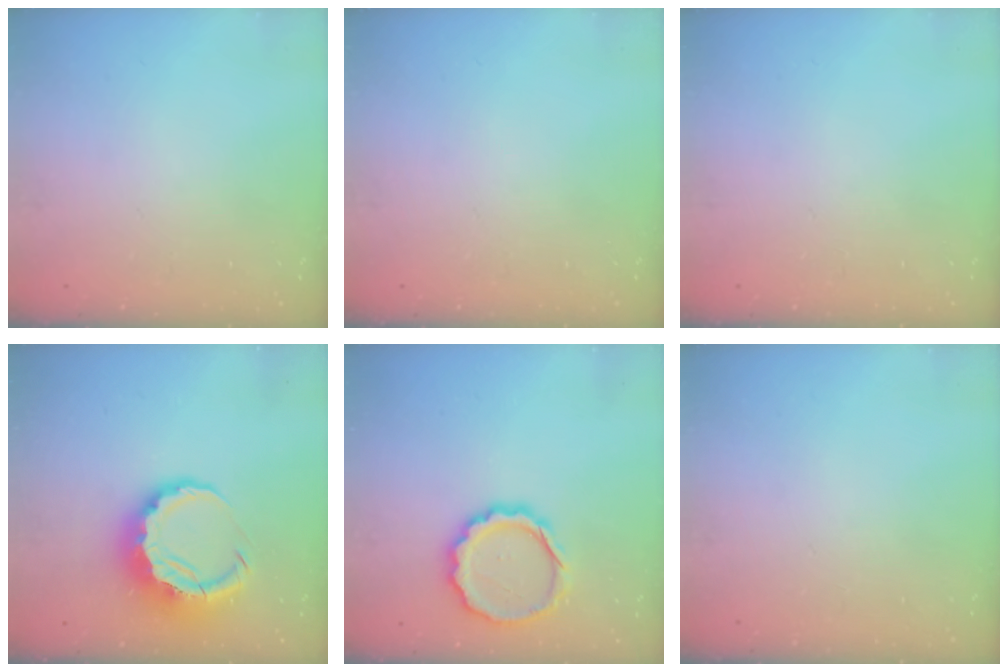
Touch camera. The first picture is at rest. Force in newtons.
{"total": 0.0}
{"total": 0.0}
{"total": 10.2, "press": 9.9, "slide": 2.3}
{"total": 13.3, "press": 13.1, "slide": 2.7}
{"total": 0.0}